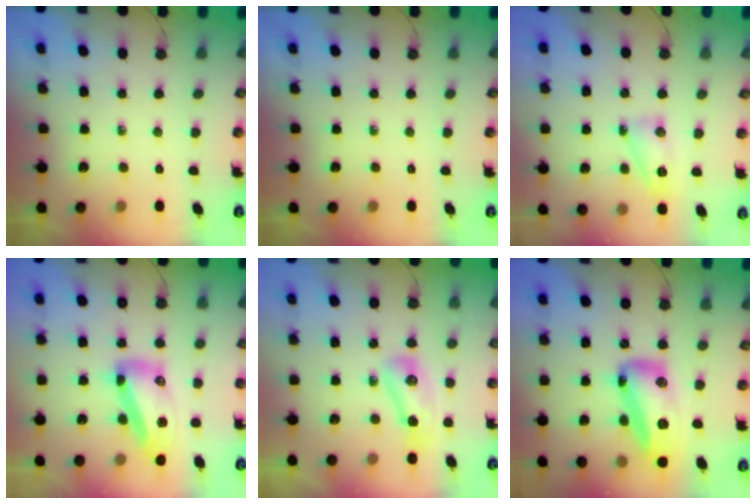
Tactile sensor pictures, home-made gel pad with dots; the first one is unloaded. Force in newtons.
{"total": 0.0}
{"total": 6.8, "press": 6.8, "slide": 1.1}
{"total": 15.7, "press": 15.6, "slide": 1.4}
{"total": 9.3, "press": 9.2, "slide": 1.4}
{"total": 32.3, "press": 23.8, "slide": 21.9}